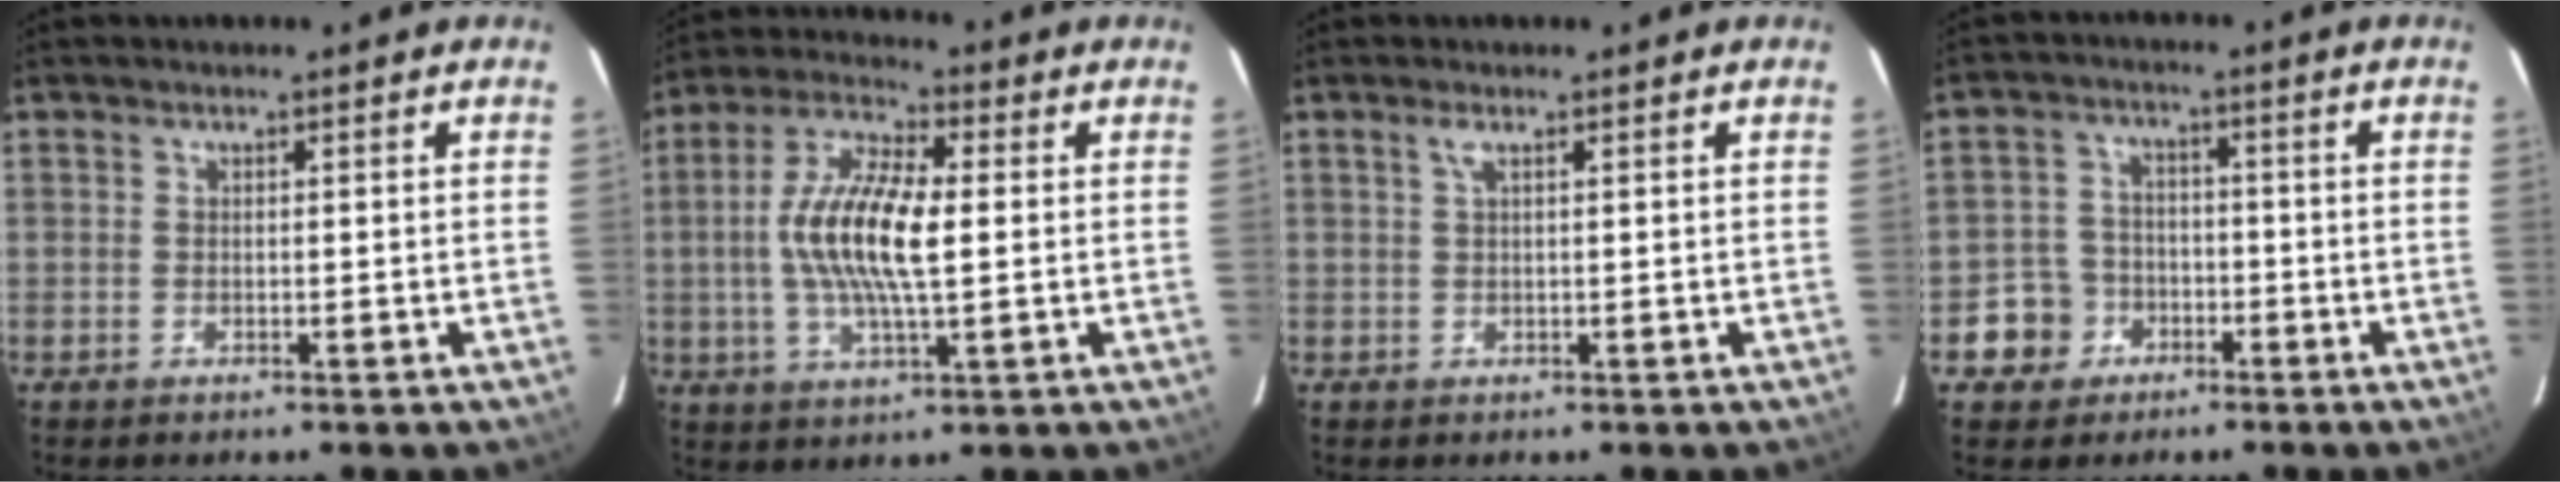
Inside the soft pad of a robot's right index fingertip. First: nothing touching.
{"total": 13.2, "force": [0.3, 4.0, 12.5], "torque": [-0.253, 0.010, 0.000]}
{"total": 1.2, "force": [0.5, -0.1, 1.0], "torque": [-0.021, 0.003, 0.009]}
{"total": 6.7, "force": [-3.0, 6.0, 0.7], "torque": [-0.034, 0.026, -0.046]}